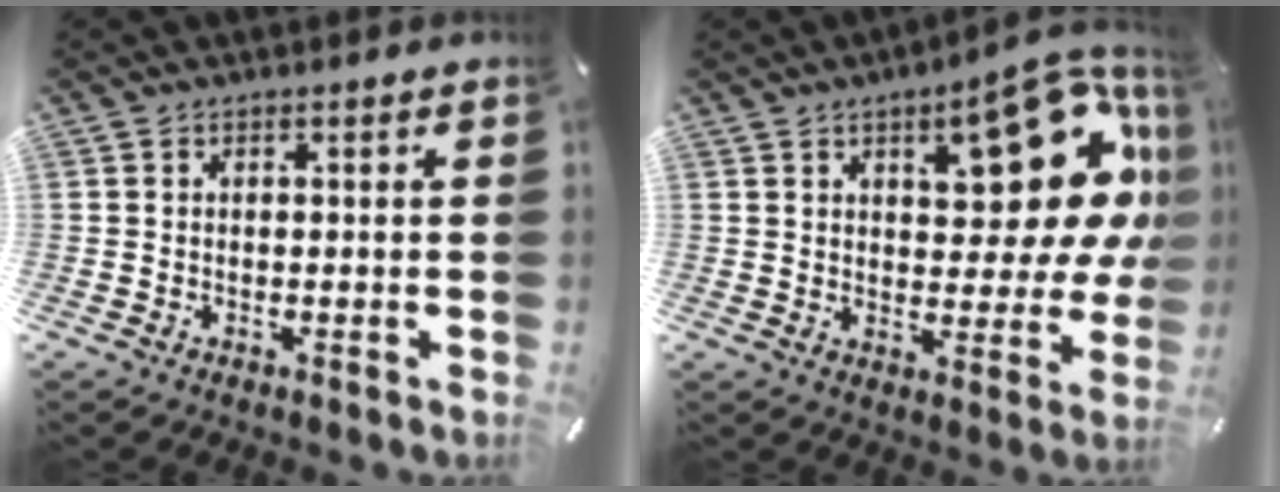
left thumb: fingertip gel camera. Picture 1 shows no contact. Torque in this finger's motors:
{"motor_torque": [2.50, 2.50, 0.40, -0.23, 0.20]}